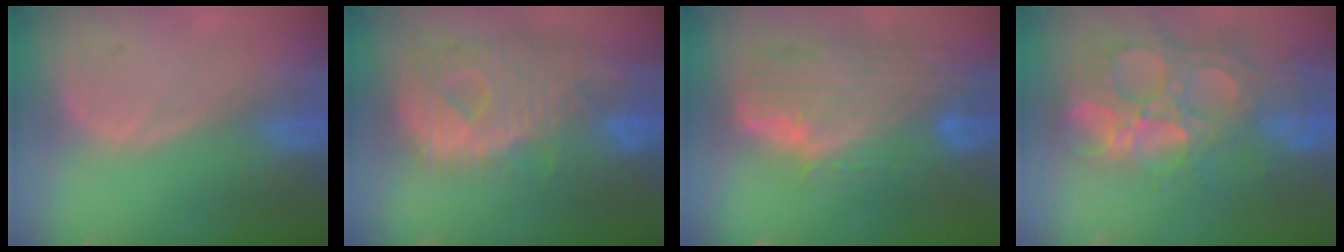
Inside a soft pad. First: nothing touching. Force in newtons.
{"total": 12.5, "press": 10.8, "slide": 6.4}
{"total": 11.6, "press": 9.9, "slide": 6.1}
{"total": 14.3, "press": 12.2, "slide": 7.6}